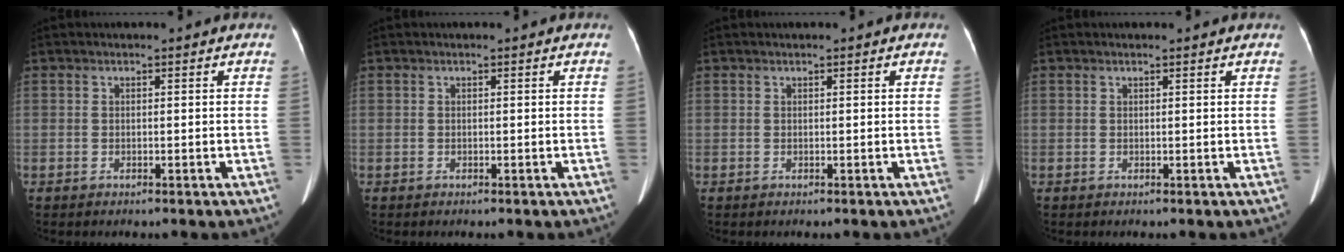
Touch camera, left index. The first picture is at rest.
{"total": 0.0}
{"total": 0.0}
{"total": 0.6, "force": [0.6, 0.0, 0.2], "torque": [-0.009, 0.007, 0.009]}